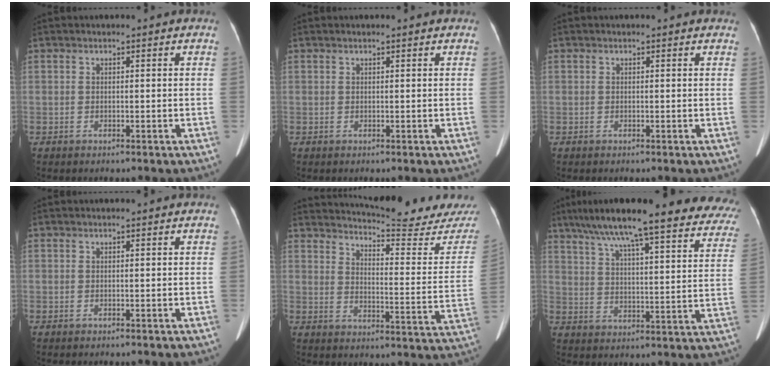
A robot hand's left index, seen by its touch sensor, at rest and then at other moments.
{"total": 0.8, "force": [0.7, 0.0, 0.4], "torque": [-0.010, 0.013, 0.013]}
{"total": 1.3, "force": [1.2, 0.3, 0.4], "torque": [-0.014, 0.006, 0.006]}
{"total": 0.0}
{"total": 21.3, "force": [20.6, 0.2, 5.7], "torque": [-0.090, -0.109, 0.247]}
{"total": 30.3, "force": [25.0, 4.7, 16.4], "torque": [-0.224, -0.006, 0.314]}